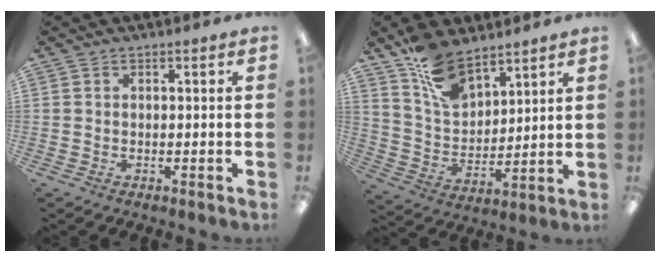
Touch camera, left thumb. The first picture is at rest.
{"total": 12.7, "force": [9.2, 6.4, 6.0], "torque": [-0.114, -0.045, 0.175]}